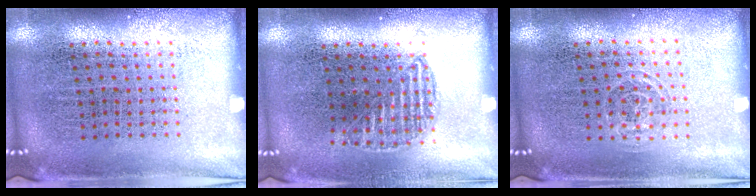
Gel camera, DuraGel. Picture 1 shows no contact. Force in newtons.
{"total": 1.1, "press": 1.0, "slide": 0.4}
{"total": 0.8, "press": 0.6, "slide": 0.6}